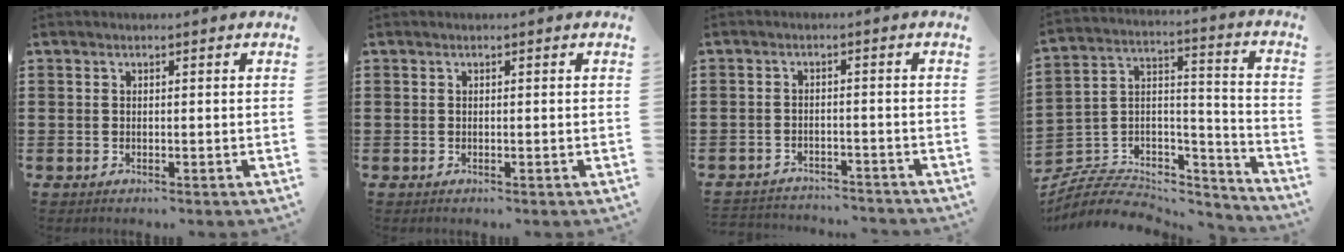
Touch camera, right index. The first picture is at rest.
{"total": 0.0}
{"total": 2.7, "force": [-2.7, 0.2, -0.1], "torque": [-0.006, -0.001, -0.058]}
{"total": 7.0, "force": [-5.8, 3.3, 2.1], "torque": [-0.049, 0.008, -0.116]}